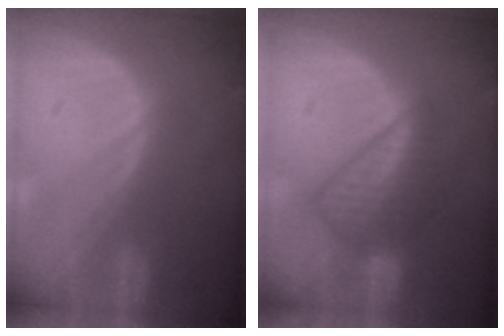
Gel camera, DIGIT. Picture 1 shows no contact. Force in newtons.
{"total": 6.4, "press": 6.3, "slide": 0.7}